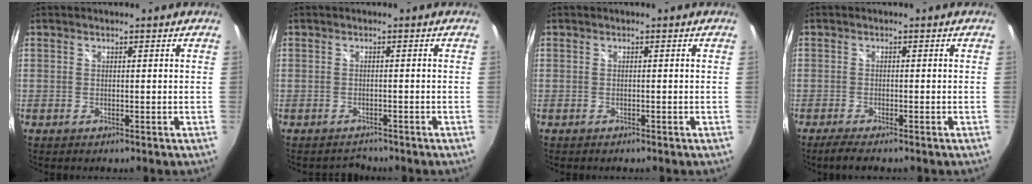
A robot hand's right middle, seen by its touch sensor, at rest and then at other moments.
{"total": 3.6, "force": [-3.4, 1.0, -0.6], "torque": [0.004, 0.008, -0.056]}
{"total": 0.7, "force": [-0.6, 0.4, 0.1], "torque": [-0.005, -0.001, -0.009]}
{"total": 2.8, "force": [-2.4, 0.2, 1.5], "torque": [-0.041, -0.008, -0.043]}